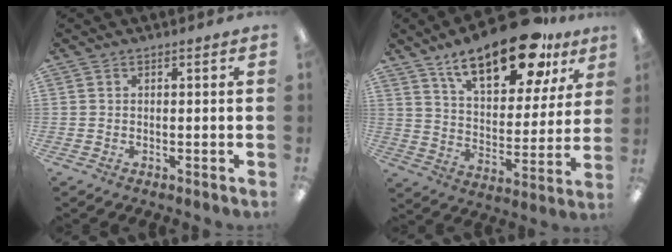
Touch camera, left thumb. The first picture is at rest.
{"total": 21.3, "force": [13.7, 8.9, 13.6], "torque": [-0.209, -0.063, 0.228]}